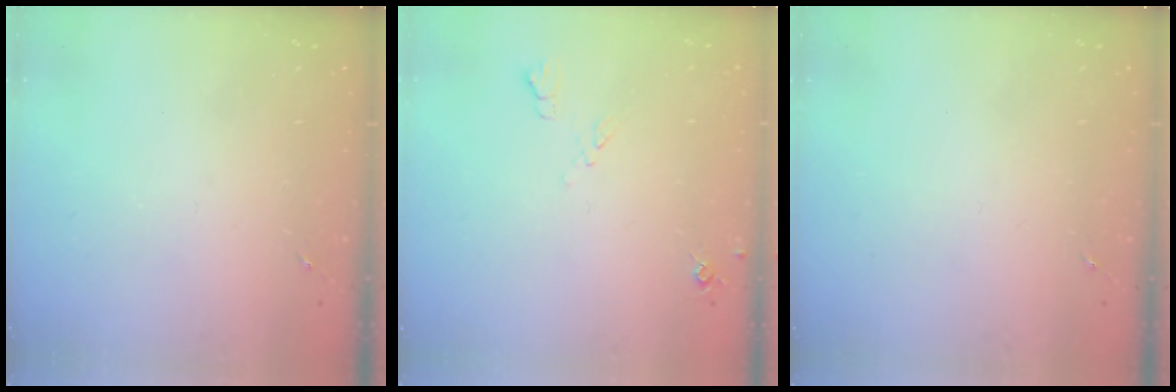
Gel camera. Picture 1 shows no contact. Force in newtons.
{"total": 6.2, "press": 6.2, "slide": 1.0}
{"total": 0.0}